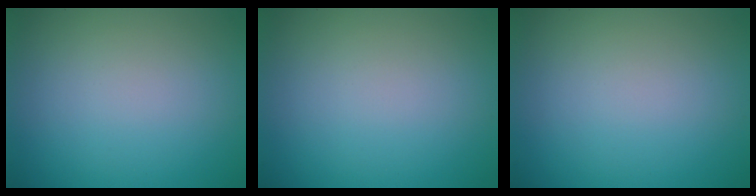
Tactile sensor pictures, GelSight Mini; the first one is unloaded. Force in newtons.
{"total": 0.0}
{"total": 0.0}